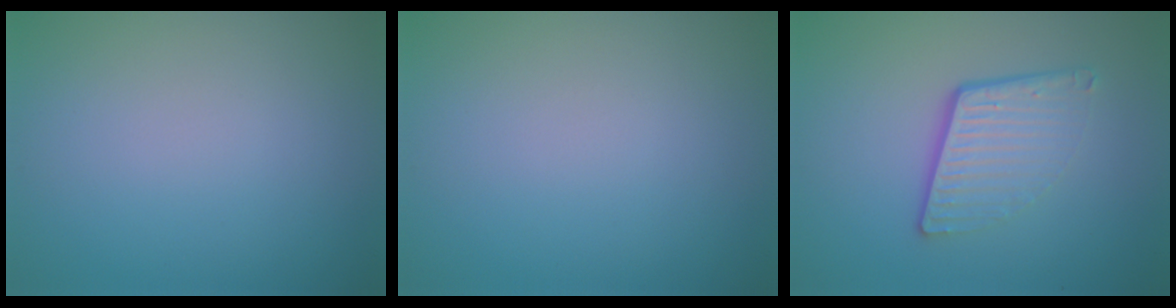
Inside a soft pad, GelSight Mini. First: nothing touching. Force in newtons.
{"total": 0.0}
{"total": 4.3, "press": 2.8, "slide": 3.3}